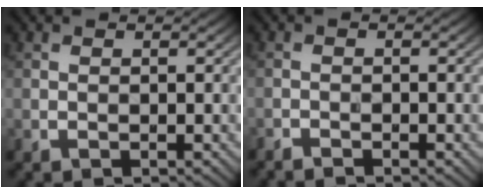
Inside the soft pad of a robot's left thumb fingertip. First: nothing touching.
{"total": 1.3, "force": [-1.3, 0.1, 0.3], "torque": [-0.005, -0.003, -0.026]}